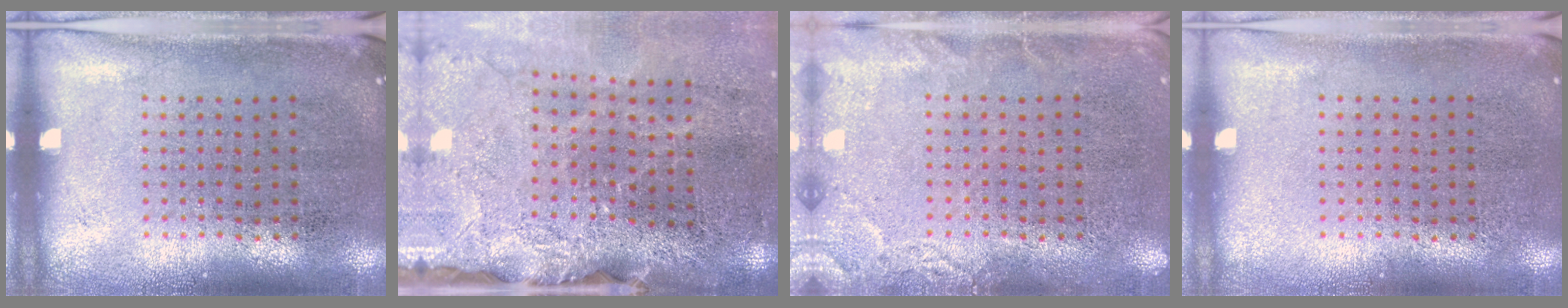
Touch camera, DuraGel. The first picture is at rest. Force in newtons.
{"total": 3.9, "press": 3.2, "slide": 2.3}
{"total": 2.4, "press": 2.4, "slide": 0.3}
{"total": 0.0}